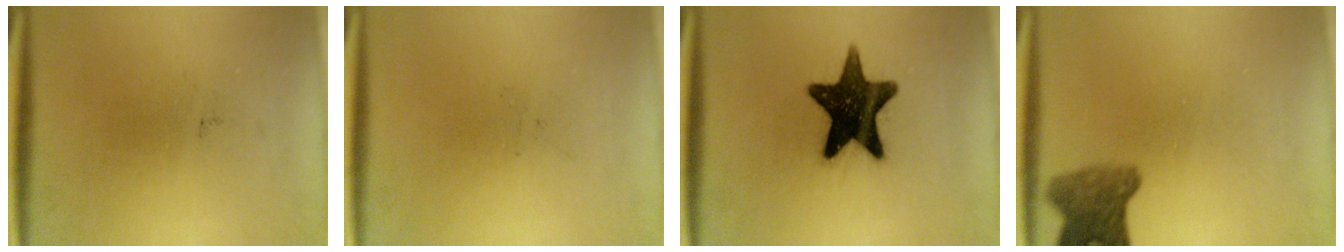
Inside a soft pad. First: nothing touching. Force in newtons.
{"total": 0.0}
{"total": 16.2}
{"total": 5.6}